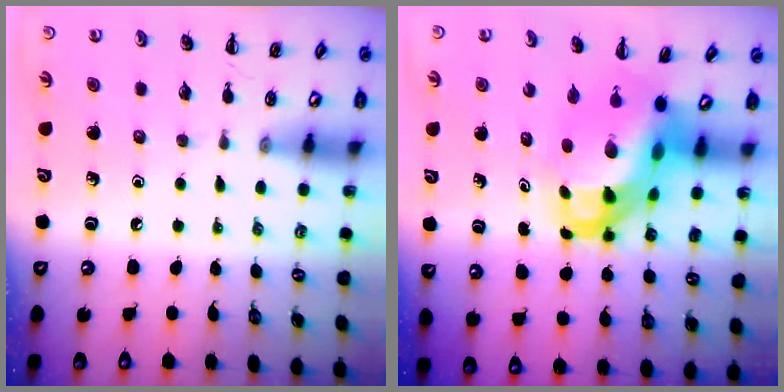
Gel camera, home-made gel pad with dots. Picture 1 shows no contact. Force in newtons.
{"total": 8.7, "press": 8.4, "slide": 2.4}